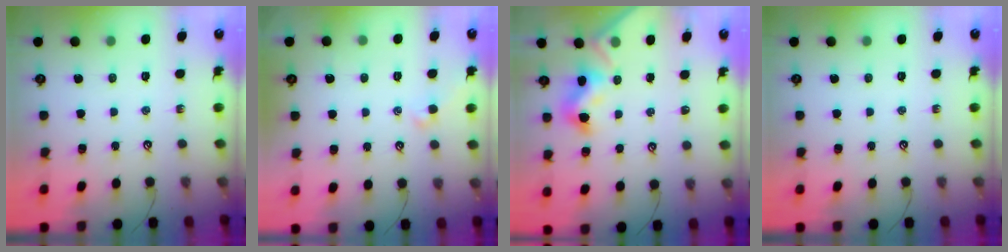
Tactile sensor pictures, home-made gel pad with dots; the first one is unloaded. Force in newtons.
{"total": 0.9, "press": 0.7, "slide": 0.5}
{"total": 5.4, "press": 5.4, "slide": 0.4}
{"total": 0.0}